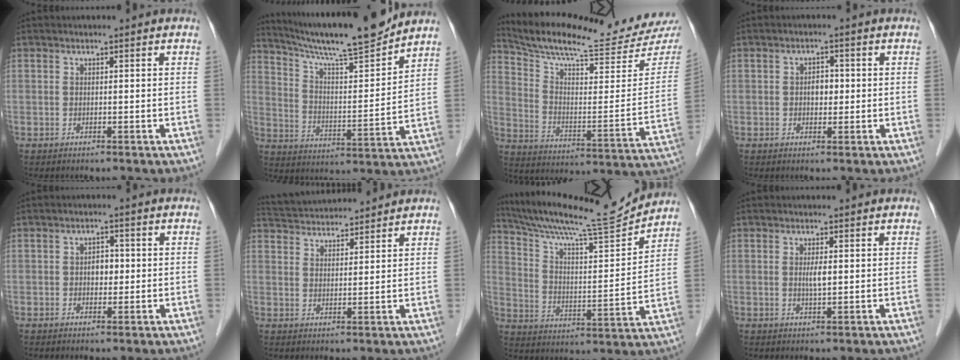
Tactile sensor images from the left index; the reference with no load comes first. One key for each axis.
{"total": 17.2, "fx": 15.4, "fy": 0.0, "fz": 7.6, "tx": -0.129, "ty": -0.007, "tz": 0.246}
{"total": 21.8, "fx": 20.5, "fy": 0.7, "fz": 7.2, "tx": -0.128, "ty": -0.085, "tz": 0.289}
{"total": 2.3, "fx": -0.1, "fy": 1.5, "fz": 1.8, "tx": -0.028, "ty": 0.005, "tz": -0.001}
{"total": 2.4, "fx": -0.1, "fy": 1.6, "fz": 1.8, "tx": -0.027, "ty": 0.004, "tz": -0.001}
{"total": 9.4, "fx": 9.1, "fy": 0.9, "fz": 2.0, "tx": -0.045, "ty": 0.031, "tz": 0.147}
{"total": 17.7, "fx": 16.6, "fy": -0.6, "fz": 5.9, "tx": -0.112, "ty": -0.025, "tz": 0.263}
{"total": 1.8, "fx": 0.2, "fy": 0.2, "fz": 1.8, "tx": -0.036, "ty": -0.003, "tz": 0.003}